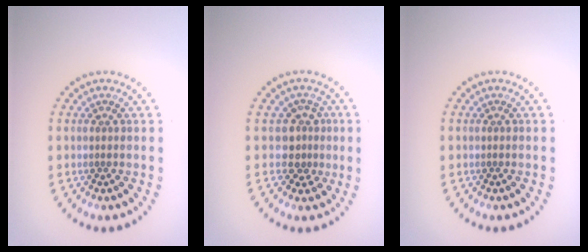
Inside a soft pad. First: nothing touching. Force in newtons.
{"total": 2.4, "press": 1.8, "slide": 1.6}
{"total": 0.0}